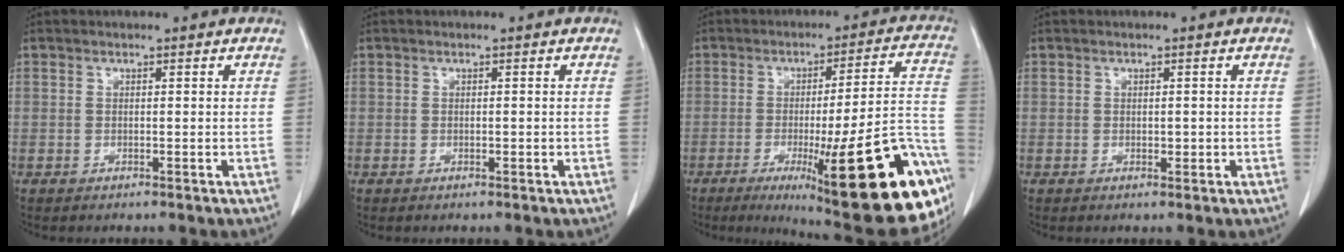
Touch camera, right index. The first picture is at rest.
{"total": 0.6, "force": [-0.1, 0.2, 0.5], "torque": [-0.011, -0.001, 0.000]}
{"total": 27.9, "force": [-11.9, 3.6, 25.0], "torque": [-0.238, -0.005, -0.165]}
{"total": 1.2, "force": [-0.1, 0.6, 1.0], "torque": [-0.015, -0.001, 0.000]}